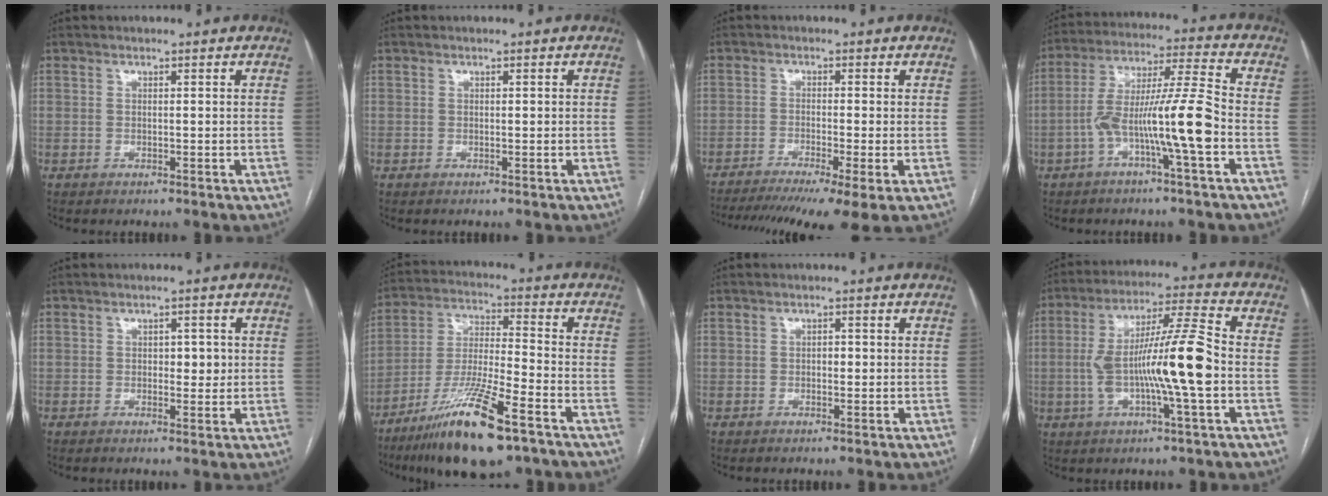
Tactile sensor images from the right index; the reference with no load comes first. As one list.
[{"total": 0.0}, {"total": 13.9, "force": [-10.1, 0.6, 9.6], "torque": [-0.143, -0.025, -0.156]}, {"total": 12.1, "force": [-3.8, -0.4, 11.5], "torque": [-0.216, 0.020, -0.070]}, {"total": 2.8, "force": [0.3, 1.5, 2.4], "torque": [-0.028, 0.002, 0.006]}, {"total": 16.3, "force": [-10.1, 1.9, 12.7], "torque": [-0.254, -0.035, -0.183]}, {"total": 1.0, "force": [0.0, 0.6, 0.8], "torque": [-0.010, 0.002, -0.001]}, {"total": 14.3, "force": [-1.9, 0.3, 14.2], "torque": [-0.261, 0.011, -0.035]}]